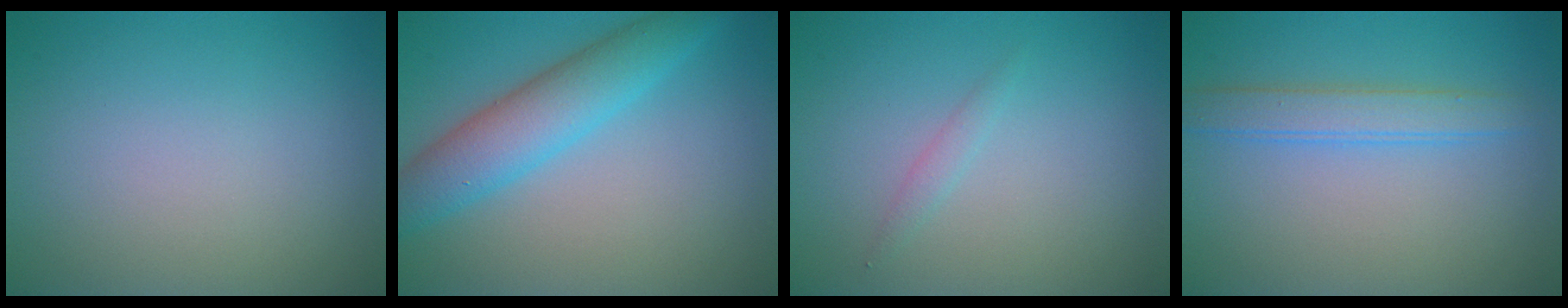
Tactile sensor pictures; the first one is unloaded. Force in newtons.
{"total": 5.3, "press": 5.3, "slide": 0.1}
{"total": 0.8, "press": 0.8, "slide": 0.1}
{"total": 2.6, "press": 2.6, "slide": 0.1}